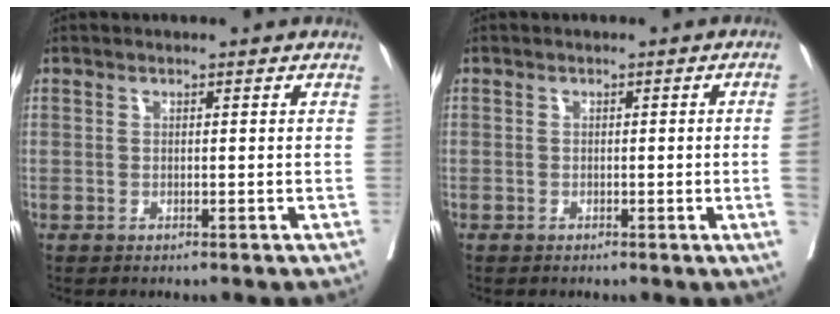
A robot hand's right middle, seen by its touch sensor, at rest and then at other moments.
{"total": 2.6, "force": [-0.4, -0.9, 2.4], "torque": [-0.030, -0.003, -0.005]}